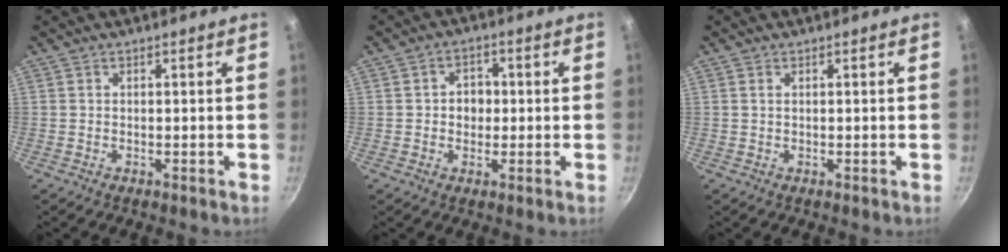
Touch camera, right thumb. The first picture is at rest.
{"total": 4.5, "force": [0.1, 3.7, 2.5], "torque": [-0.011, 0.006, -0.003]}
{"total": 0.6, "force": [0.3, 0.3, 0.4], "torque": [-0.009, 0.001, 0.004]}